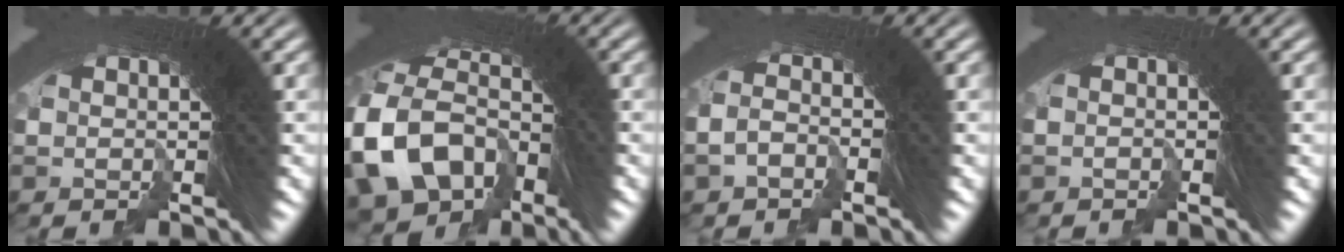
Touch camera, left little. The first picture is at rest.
{"total": 12.3, "force": [-4.4, 10.4, 4.9], "torque": [-0.123, -0.048, -0.074]}
{"total": 4.0, "force": [-3.5, 0.8, -1.9], "torque": [0.035, -0.017, -0.054]}
{"total": 2.6, "force": [-1.3, -0.9, -2.0], "torque": [0.031, -0.008, -0.017]}